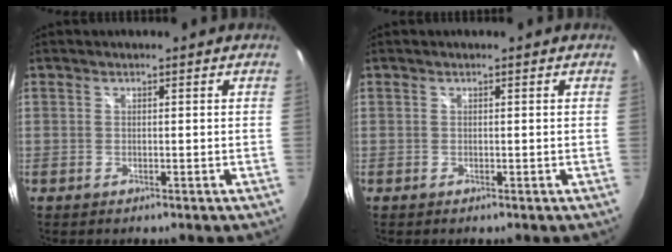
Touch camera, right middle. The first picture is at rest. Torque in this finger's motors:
{"motor_torque": [0.01, -0.15, 0.00, 0.00]}